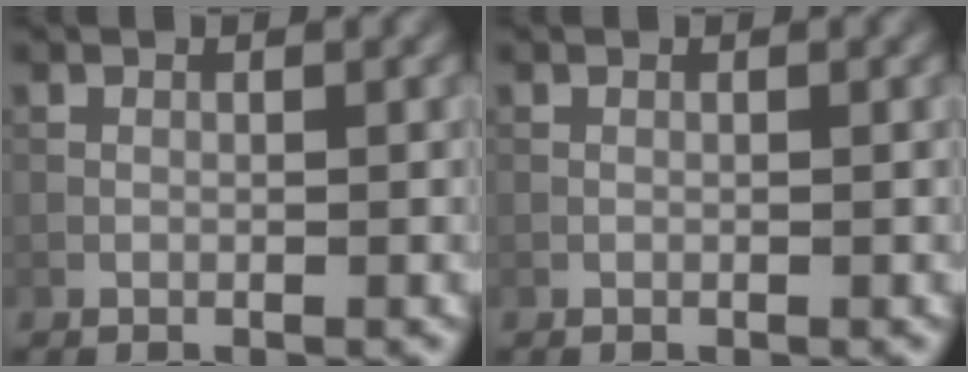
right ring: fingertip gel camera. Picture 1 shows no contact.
{"total": 0.0}